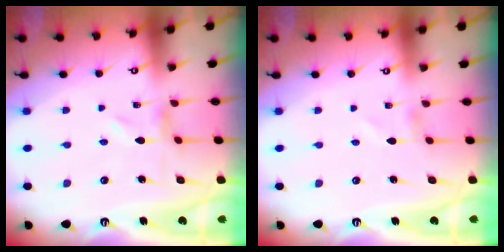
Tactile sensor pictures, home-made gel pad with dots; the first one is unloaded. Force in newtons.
{"total": 0.9, "press": 0.8, "slide": 0.1}